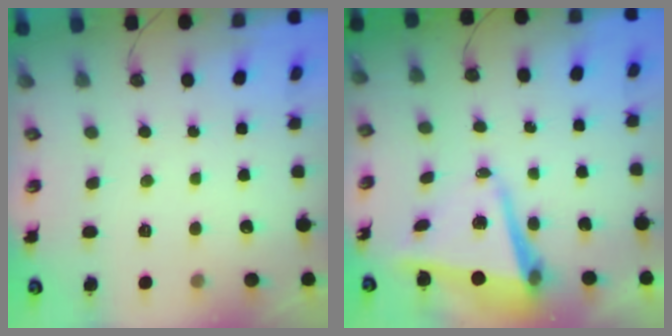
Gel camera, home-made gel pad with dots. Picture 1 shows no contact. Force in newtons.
{"total": 8.2, "press": 8.0, "slide": 1.9}